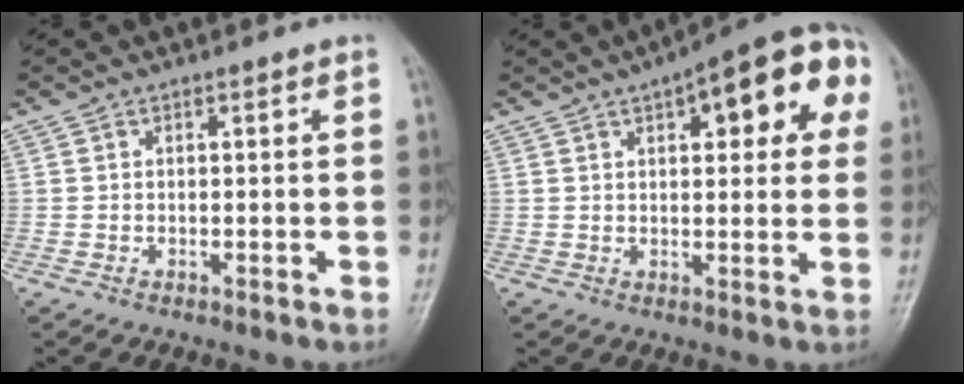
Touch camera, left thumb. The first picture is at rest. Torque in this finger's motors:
{"motor_torque": [0.54, 0.43, 0.42, -0.04, 0.14]}